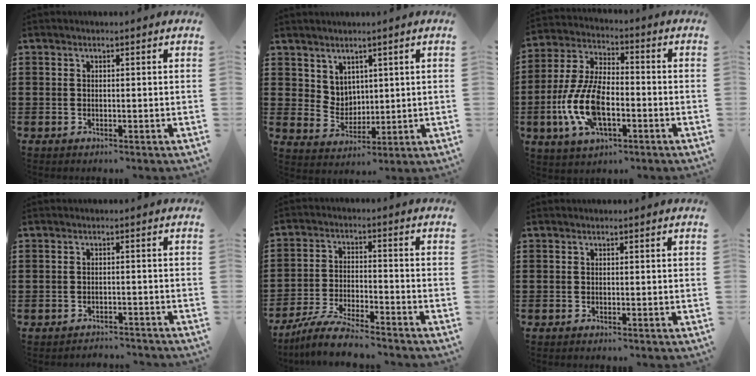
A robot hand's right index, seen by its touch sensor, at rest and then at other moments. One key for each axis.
{"total": 4.4, "fx": 3.2, "fy": 2.9, "fz": 0.5, "tx": -0.027, "ty": 0.000, "tz": 0.063}
{"total": 11.3, "fx": -3.3, "fy": 5.5, "fz": 9.3, "tx": -0.223, "ty": -0.008, "tz": -0.066}
{"total": 2.0, "fx": -2.0, "fy": 0.1, "fz": -0.2, "tx": -0.004, "ty": 0.001, "tz": -0.044}
{"total": 6.5, "fx": -6.2, "fy": 0.4, "fz": 2.2, "tx": -0.052, "ty": -0.001, "tz": -0.120}
{"total": 0.0}